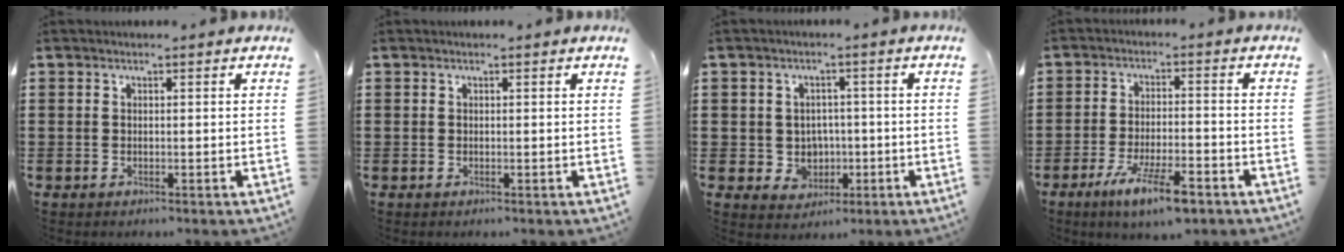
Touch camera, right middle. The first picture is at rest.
{"total": 0.0}
{"total": 4.1, "force": [-0.1, 4.1, 0.5], "torque": [-0.021, 0.002, -0.004]}
{"total": 8.0, "force": [-4.8, 1.8, 6.1], "torque": [-0.119, -0.004, -0.086]}